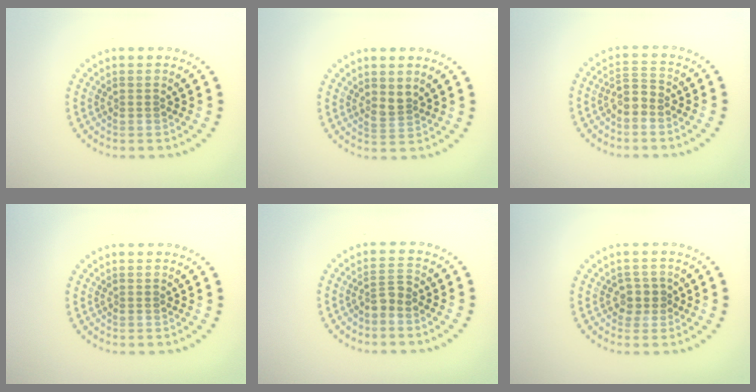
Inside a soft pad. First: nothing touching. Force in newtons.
{"total": 1.5, "press": 1.1, "slide": 1.0}
{"total": 2.1, "press": 1.7, "slide": 1.3}
{"total": 0.0}
{"total": 1.7, "press": 1.3, "slide": 1.1}
{"total": 1.9, "press": 1.6, "slide": 1.1}